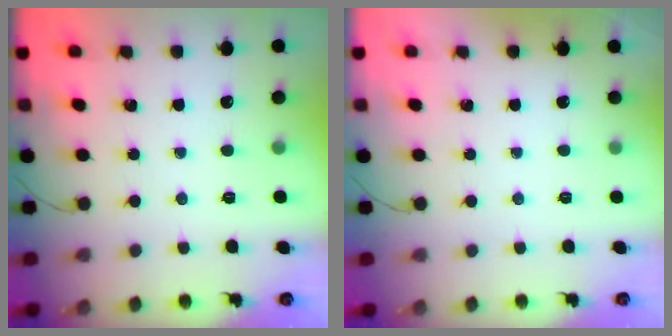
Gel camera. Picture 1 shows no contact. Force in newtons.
{"total": 1.9, "press": 1.9, "slide": 0.3}